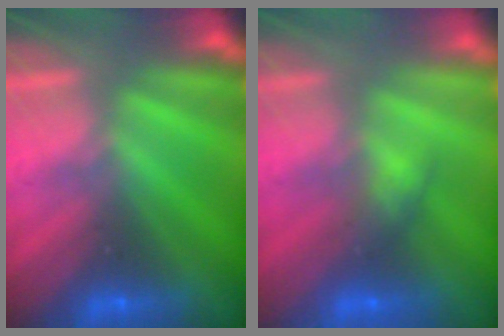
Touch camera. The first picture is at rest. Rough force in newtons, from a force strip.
{"total": 2.9}